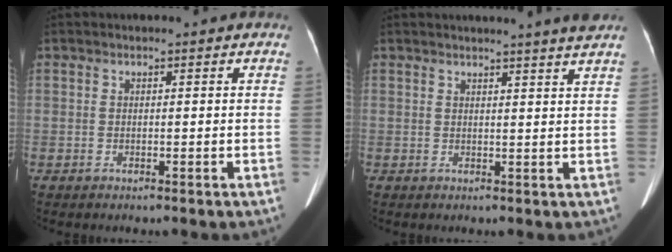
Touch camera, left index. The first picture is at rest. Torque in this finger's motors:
{"motor_torque": [-0.86, -1.29, -0.50, -0.05]}